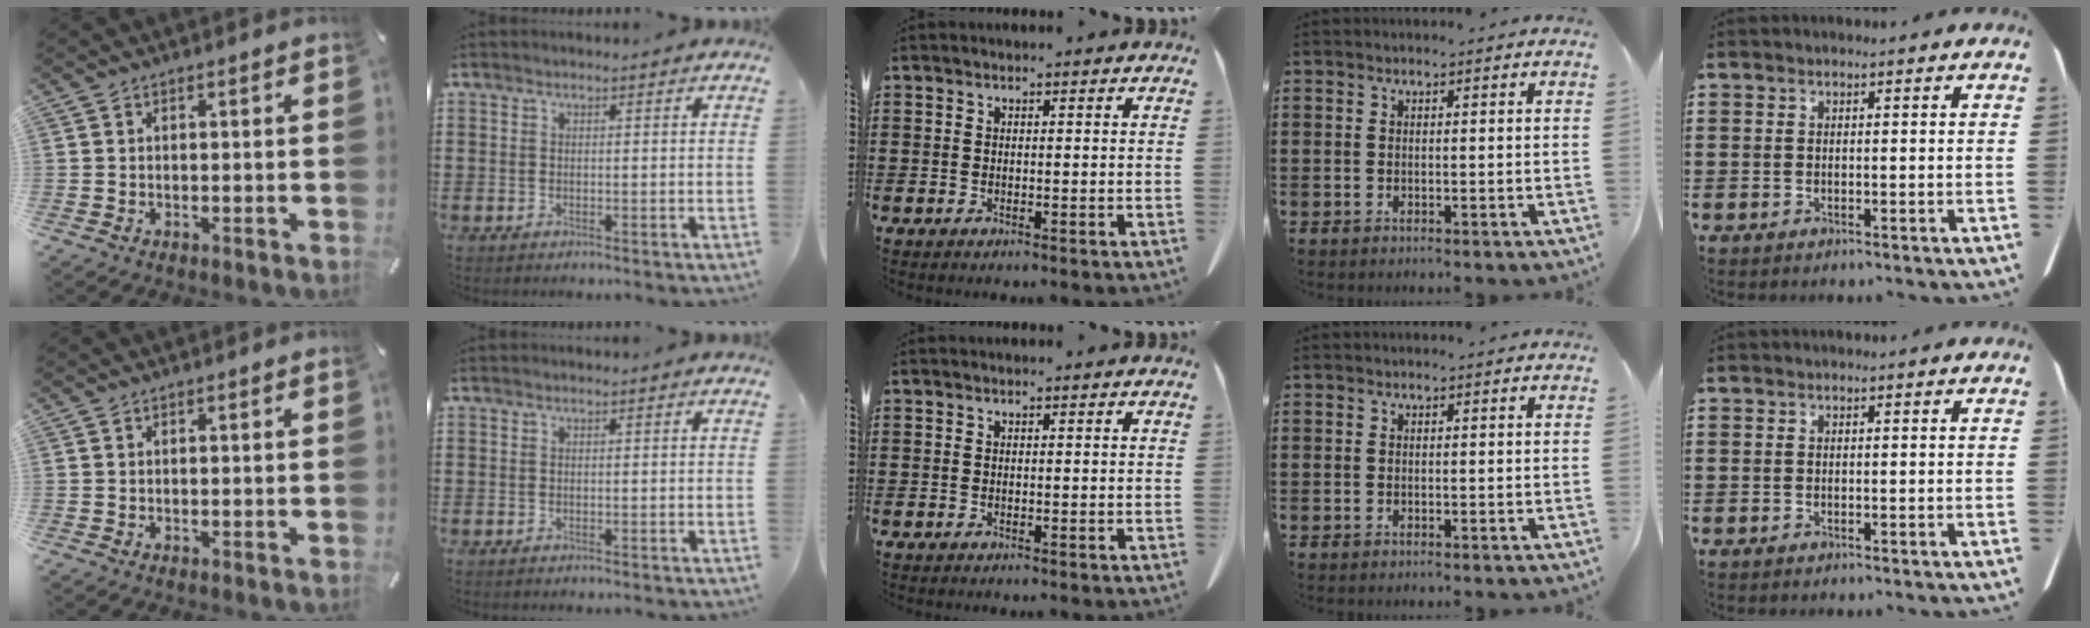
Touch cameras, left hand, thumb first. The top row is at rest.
{}